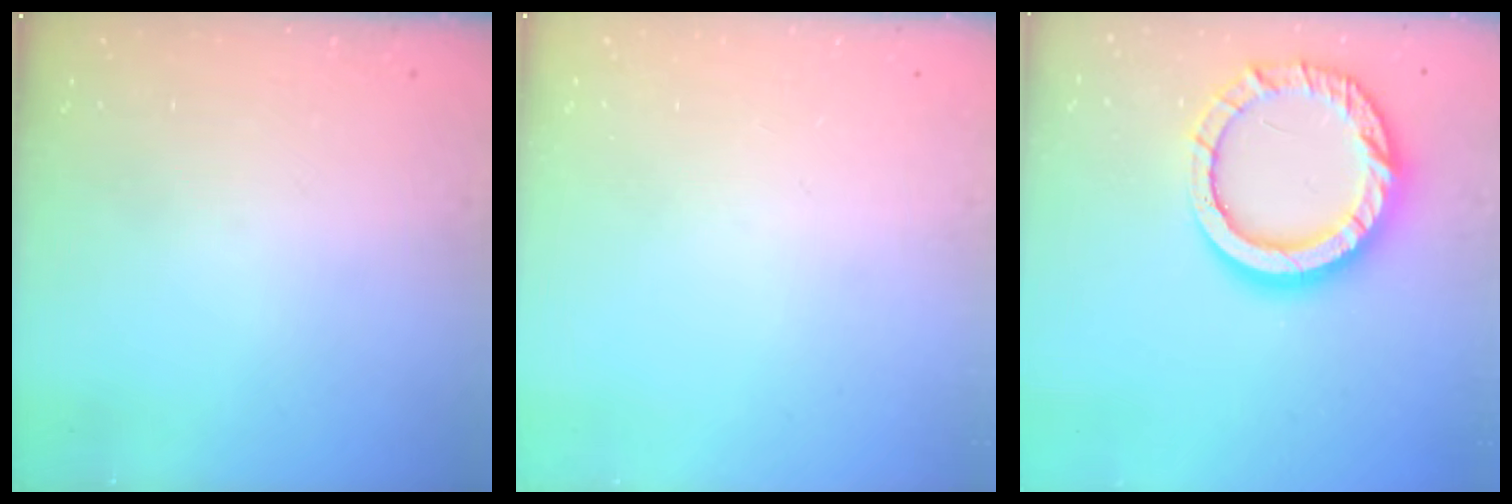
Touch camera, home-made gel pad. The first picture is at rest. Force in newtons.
{"total": 0.0}
{"total": 16.8, "press": 16.7, "slide": 1.8}